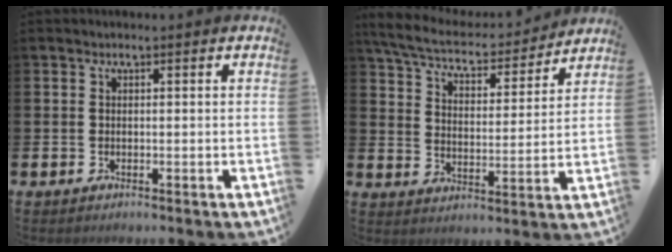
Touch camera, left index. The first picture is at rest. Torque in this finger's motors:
{"motor_torque": [1.06, -1.08, 0.50, 0.12]}